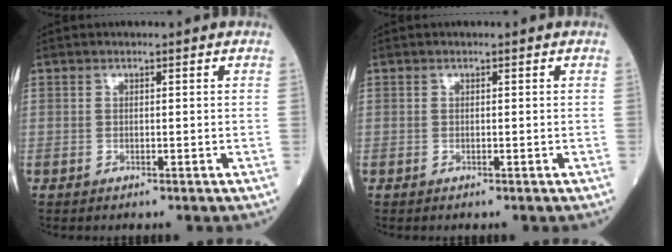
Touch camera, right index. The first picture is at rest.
{"total": 0.0}